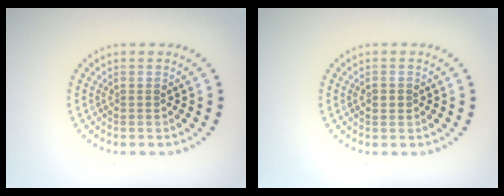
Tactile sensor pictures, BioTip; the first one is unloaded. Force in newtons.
{"total": 1.2, "press": 1.2, "slide": 0.2}